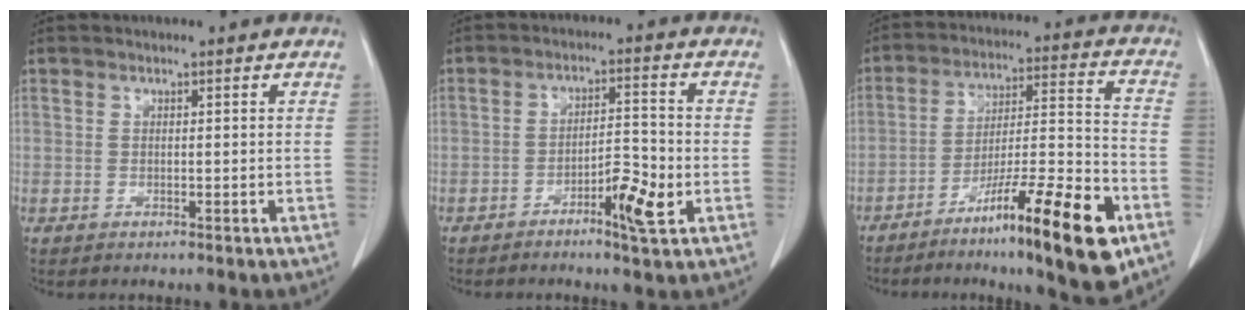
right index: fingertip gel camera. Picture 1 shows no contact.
{"total": 6.2, "force": [-2.7, 1.1, 5.5], "torque": [-0.089, 0.004, -0.042]}
{"total": 19.0, "force": [-10.7, 1.4, 15.6], "torque": [-0.225, -0.010, -0.173]}